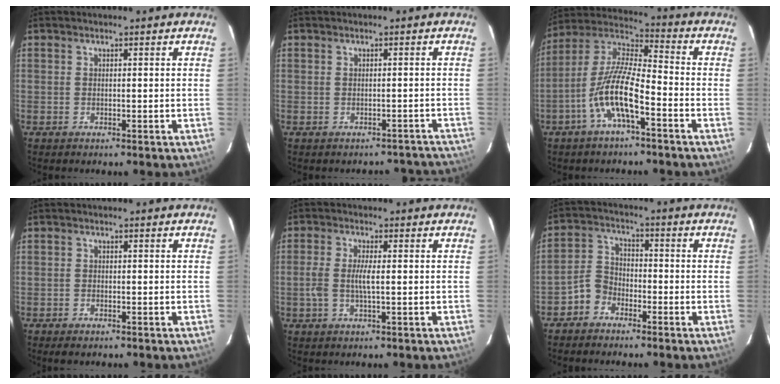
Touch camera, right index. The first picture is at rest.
{"total": 7.1, "force": [-6.5, 2.8, 0.5], "torque": [0.016, 0.031, -0.057]}
{"total": 12.1, "force": [-5.4, 2.8, 10.4], "torque": [-0.216, 0.001, -0.108]}
{"total": 1.4, "force": [-1.1, 0.5, 0.7], "torque": [-0.017, -0.001, -0.021]}
{"total": 4.3, "force": [-0.4, 0.9, 4.2], "torque": [-0.085, 0.001, -0.009]}
{"total": 5.1, "force": [-3.5, 3.5, 1.3], "torque": [-0.026, 0.023, -0.071]}